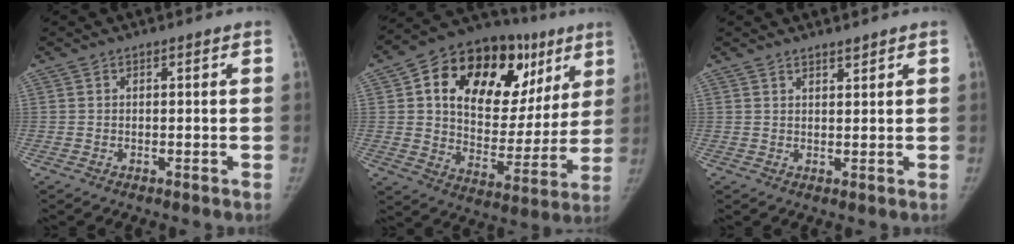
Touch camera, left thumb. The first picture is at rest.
{"total": 28.0, "force": [11.5, 17.2, 18.8], "torque": [-0.232, 0.013, 0.184]}
{"total": 1.7, "force": [1.5, 0.3, 0.6], "torque": [-0.003, -0.013, 0.026]}